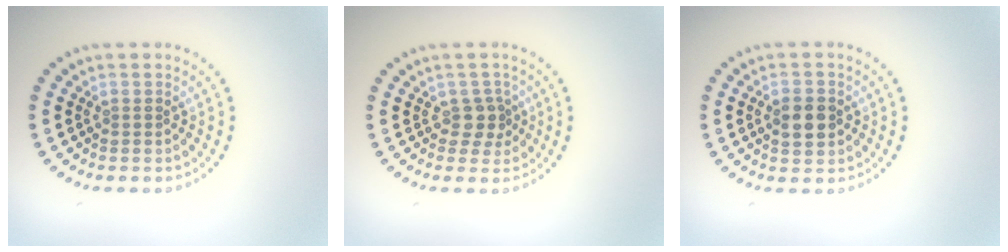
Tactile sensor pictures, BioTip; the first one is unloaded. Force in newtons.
{"total": 1.9, "press": 1.5, "slide": 1.1}
{"total": 3.0, "press": 3.0, "slide": 0.1}